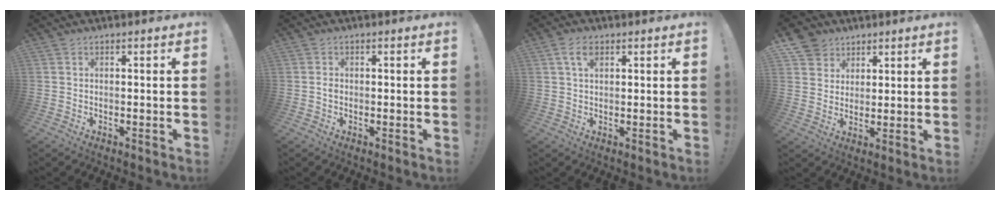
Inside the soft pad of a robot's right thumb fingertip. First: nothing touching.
{"total": 1.1, "force": [-0.3, 0.9, 0.5], "torque": [-0.012, 0.006, -0.006]}
{"total": 4.4, "force": [2.1, 2.4, 3.0], "torque": [-0.055, -0.003, 0.037]}
{"total": 7.5, "force": [4.4, 6.0, 0.9], "torque": [-0.016, -0.032, 0.090]}